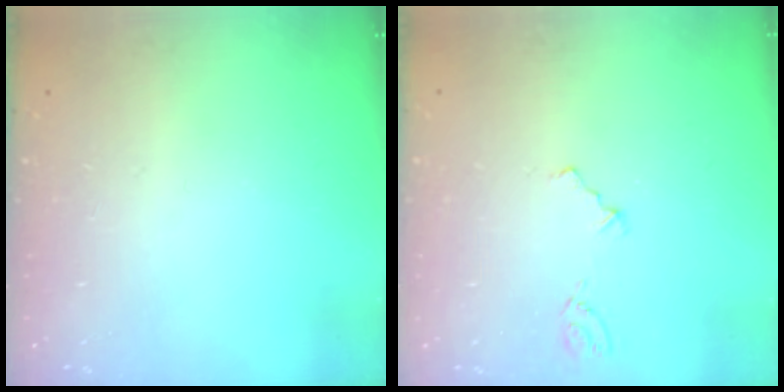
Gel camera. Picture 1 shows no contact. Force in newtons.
{"total": 2.1, "press": 1.8, "slide": 1.1}